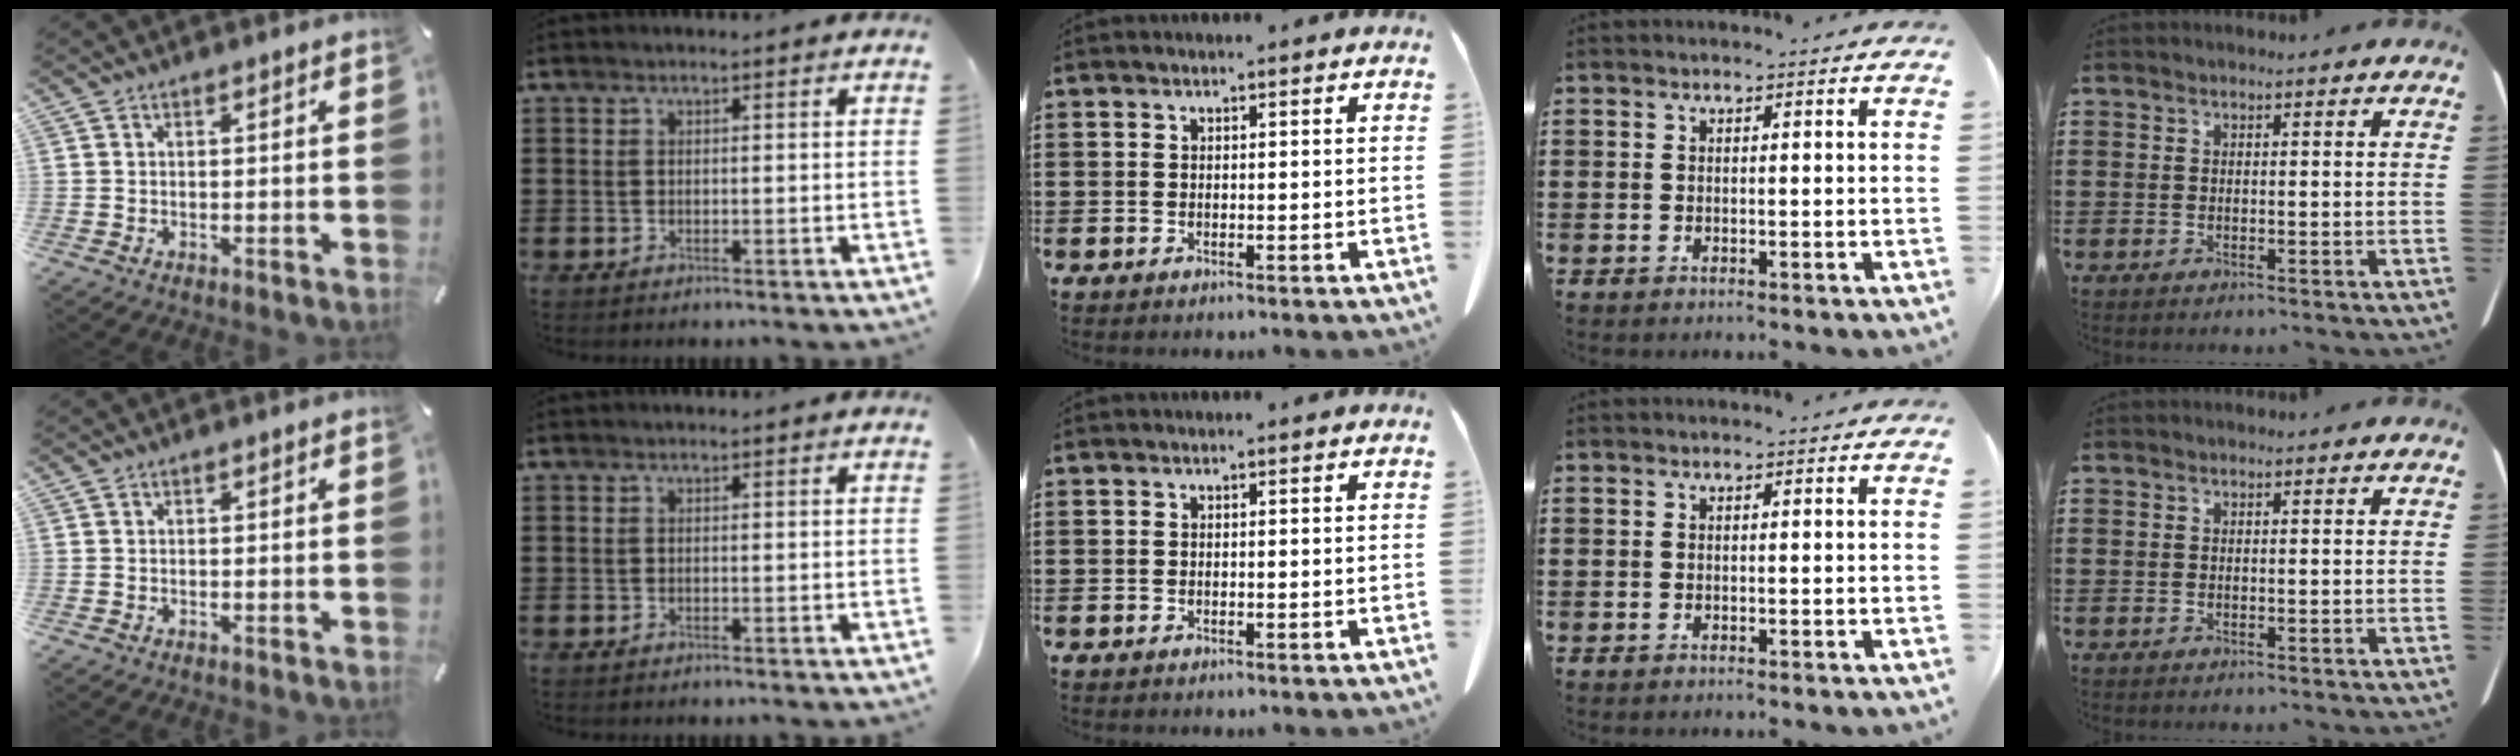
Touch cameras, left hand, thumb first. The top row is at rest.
{}